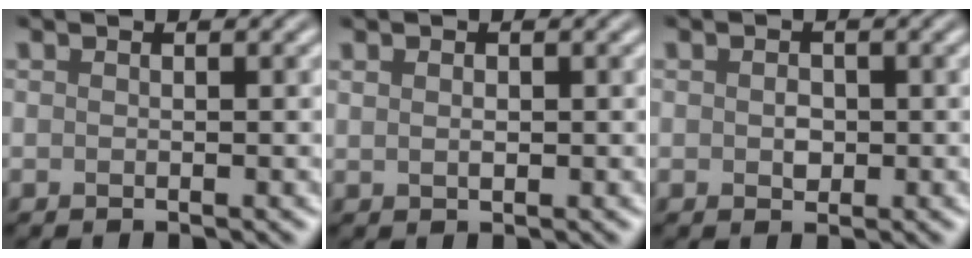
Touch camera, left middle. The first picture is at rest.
{"total": 0.8, "force": [0.2, 0.5, 0.5], "torque": [-0.012, 0.001, 0.007]}
{"total": 1.2, "force": [0.0, 0.9, 0.8], "torque": [-0.015, 0.002, -0.001]}